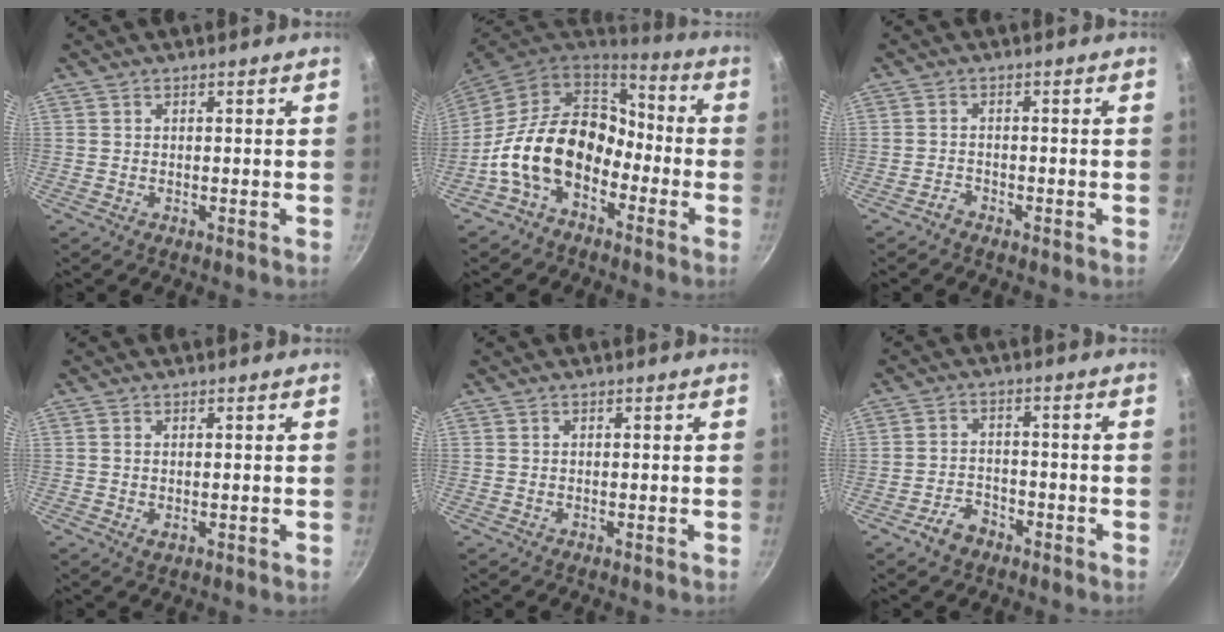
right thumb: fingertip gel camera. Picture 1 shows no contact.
{"total": 16.5, "force": [-5.3, 11.3, 10.8], "torque": [-0.154, 0.056, -0.113]}
{"total": 1.6, "force": [-1.4, 0.6, 0.4], "torque": [-0.008, 0.017, -0.027]}
{"total": 1.3, "force": [-0.1, 0.8, 1.1], "torque": [-0.019, -0.003, -0.001]}
{"total": 0.0}
{"total": 4.9, "force": [-3.3, 3.0, 2.1], "torque": [-0.027, 0.031, -0.055]}